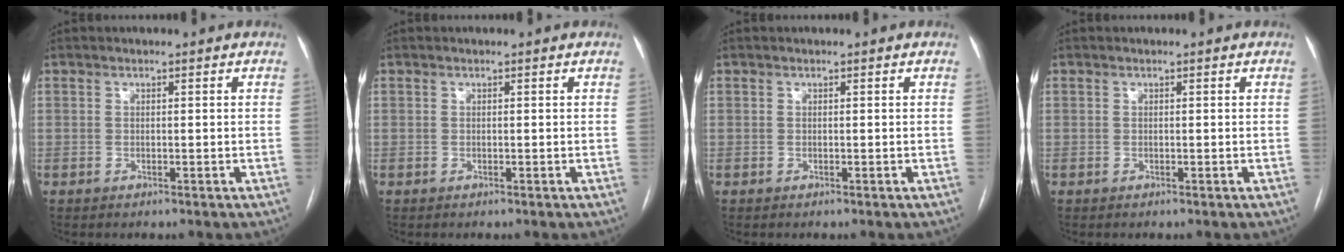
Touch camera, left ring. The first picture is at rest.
{"total": 0.0}
{"total": 0.0}
{"total": 0.0}